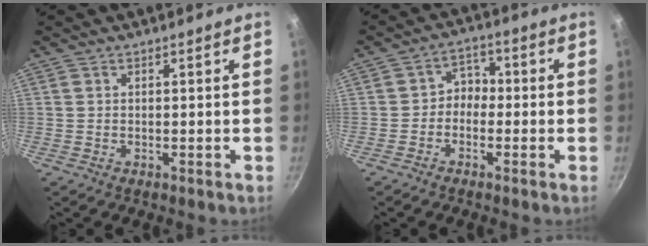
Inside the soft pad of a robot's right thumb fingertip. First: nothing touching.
{"total": 3.5, "force": [-1.3, 2.9, 1.6], "torque": [-0.003, 0.023, -0.034]}